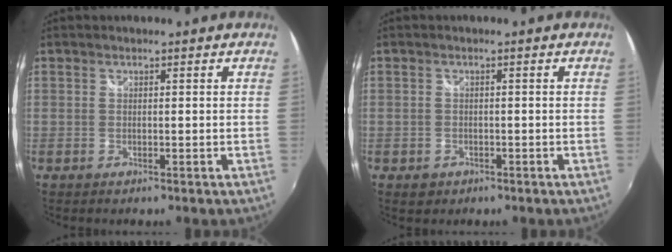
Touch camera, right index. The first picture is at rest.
{"total": 2.4, "force": [-1.2, 2.0, 0.7], "torque": [-0.018, -0.003, -0.015]}